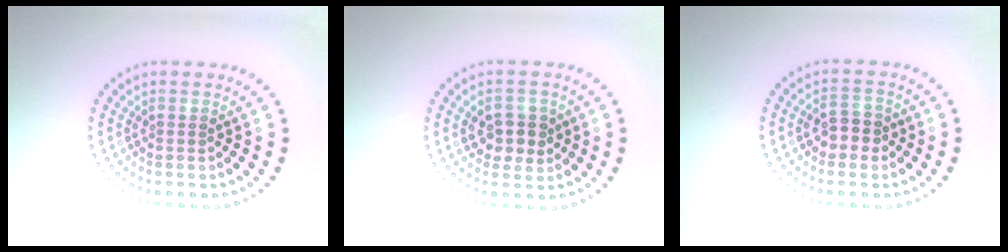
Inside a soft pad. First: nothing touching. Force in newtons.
{"total": 2.9, "press": 2.8, "slide": 0.7}
{"total": 2.5, "press": 2.4, "slide": 0.5}